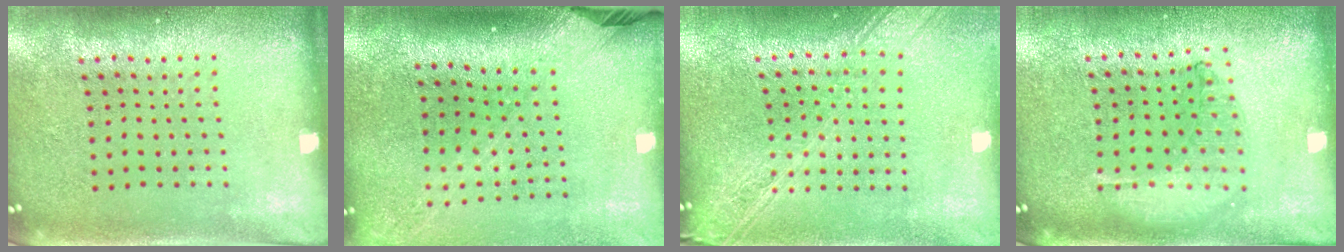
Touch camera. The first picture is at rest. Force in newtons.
{"total": 2.2, "press": 1.6, "slide": 1.5}
{"total": 2.2, "press": 1.9, "slide": 1.2}
{"total": 0.9, "press": 0.9, "slide": 0.1}